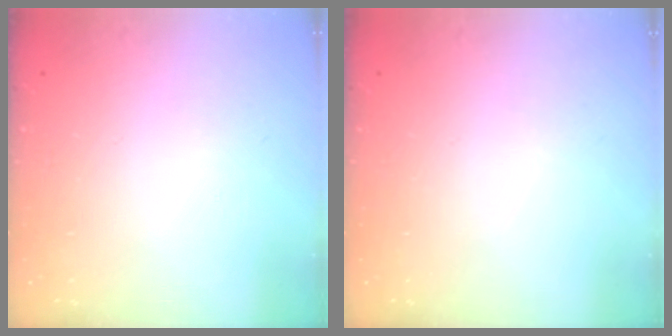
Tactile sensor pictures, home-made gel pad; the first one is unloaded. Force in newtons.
{"total": 0.0}